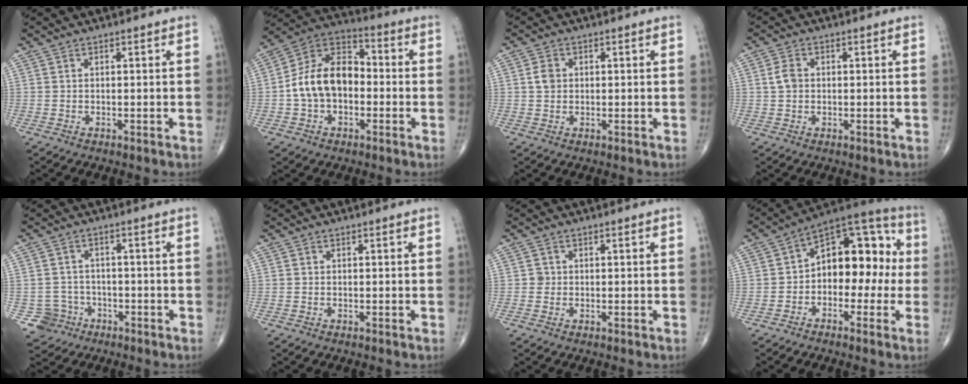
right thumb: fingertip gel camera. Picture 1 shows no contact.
{"total": 13.8, "force": [-1.4, 9.4, 10.0], "torque": [-0.162, 0.042, -0.037]}
{"total": 2.7, "force": [0.4, 2.2, 1.5], "torque": [-0.022, 0.003, 0.006]}
{"total": 2.9, "force": [0.2, 2.2, 1.8], "torque": [-0.034, 0.005, 0.002]}
{"total": 5.0, "force": [-2.2, 4.5, 0.0], "torque": [0.026, 0.016, -0.034]}
{"total": 0.0}
{"total": 1.0, "force": [-0.1, 1.0, 0.1], "torque": [0.004, 0.003, -0.001]}
{"total": 14.7, "force": [-0.4, 9.2, 11.5], "torque": [-0.119, 0.049, -0.024]}